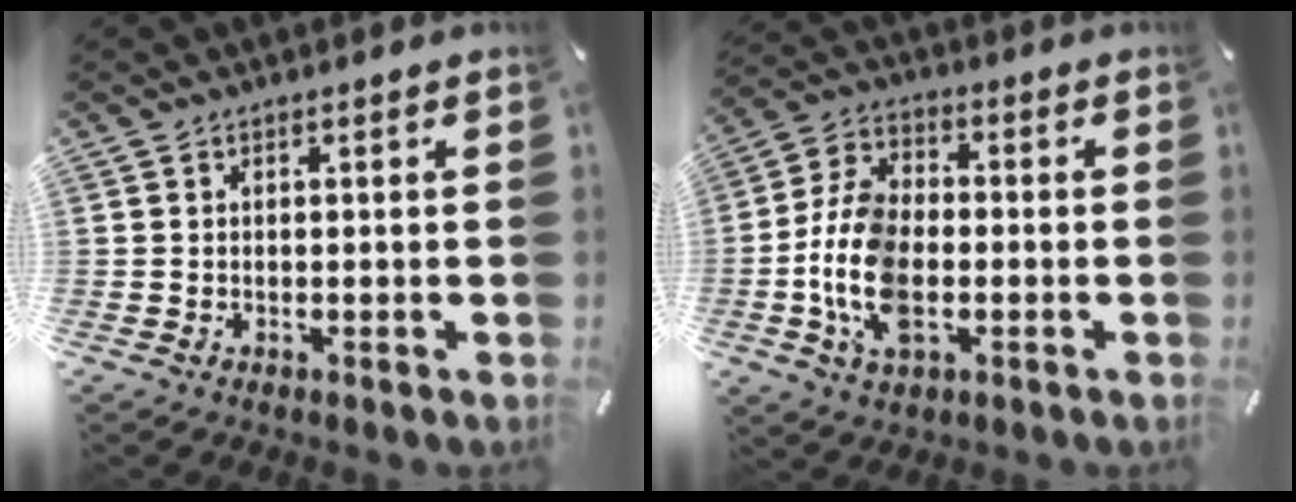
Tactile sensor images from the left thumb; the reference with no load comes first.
{"total": 12.4, "force": [-3.3, 7.8, 9.1], "torque": [-0.214, 0.000, -0.059]}